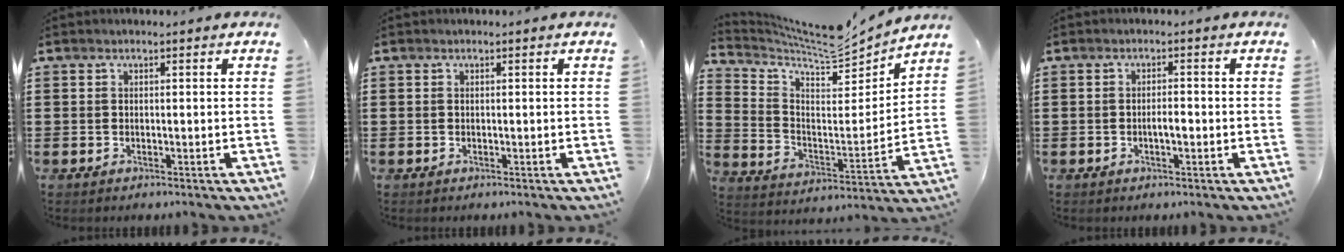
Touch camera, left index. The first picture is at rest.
{"total": 0.0}
{"total": 7.8, "force": [7.2, 1.5, 2.8], "torque": [-0.080, -0.055, 0.120]}
{"total": 2.1, "force": [-0.5, 0.6, 2.0], "torque": [-0.037, 0.004, -0.009]}